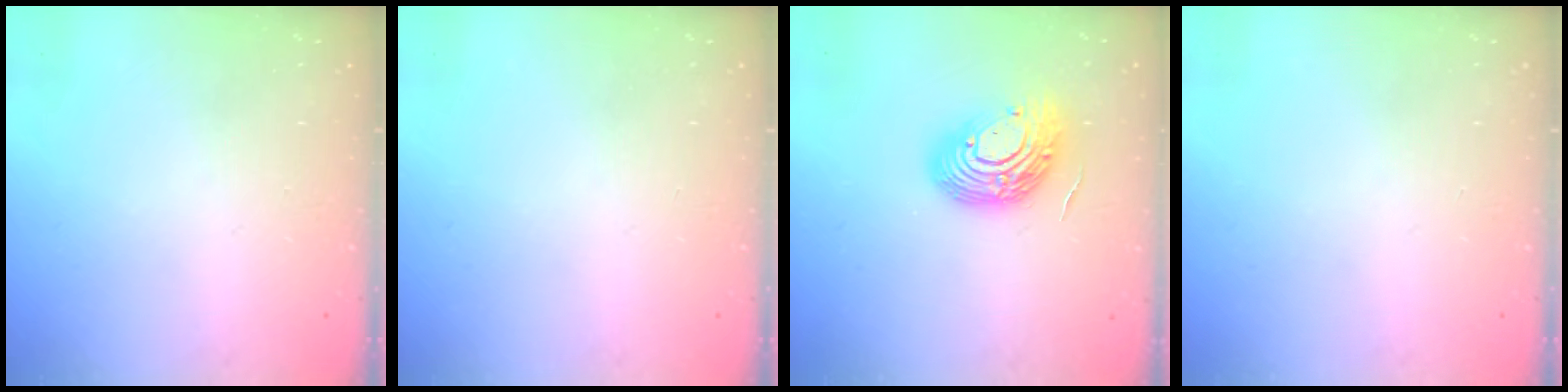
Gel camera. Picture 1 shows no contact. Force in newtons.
{"total": 0.0}
{"total": 15.3, "press": 15.3, "slide": 0.9}
{"total": 0.0}